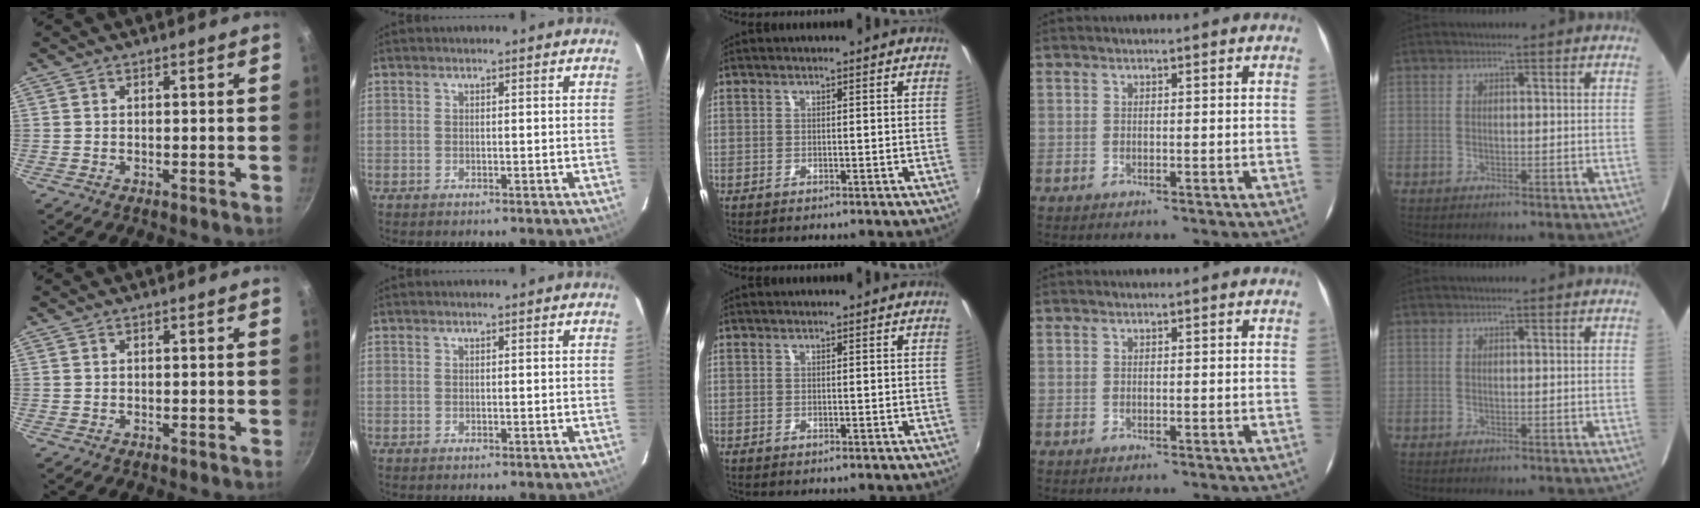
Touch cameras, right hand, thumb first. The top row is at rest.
{}